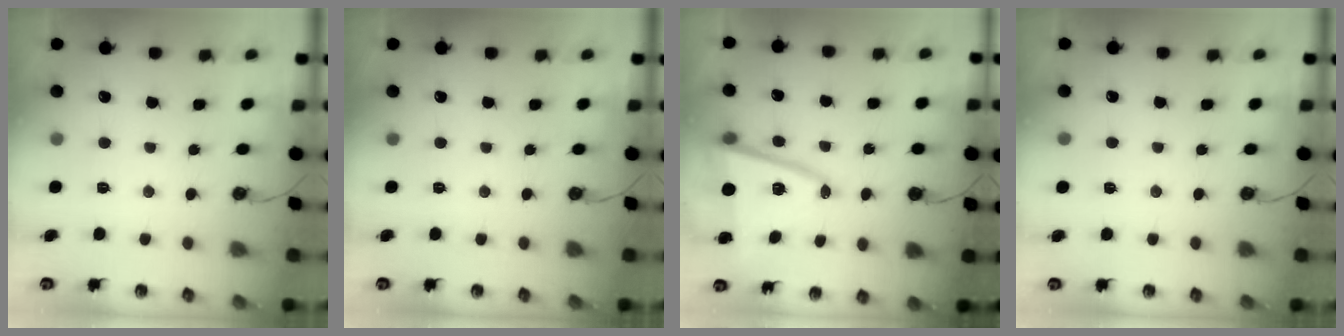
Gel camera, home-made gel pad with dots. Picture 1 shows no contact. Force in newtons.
{"total": 0.0}
{"total": 13.1, "press": 13.0, "slide": 1.5}
{"total": 2.5, "press": 1.7, "slide": 1.8}